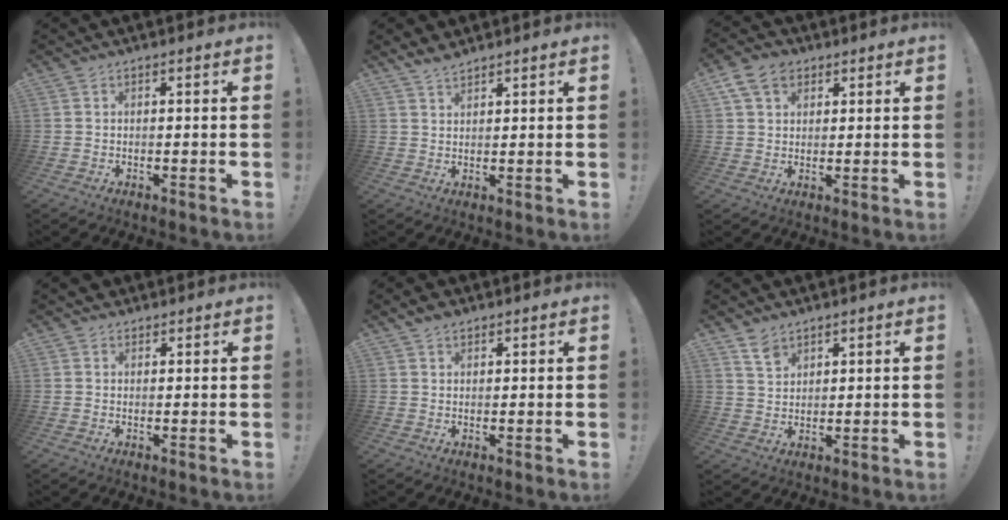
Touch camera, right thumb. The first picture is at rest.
{"total": 3.5, "force": [3.0, 1.1, 1.3], "torque": [-0.030, -0.016, 0.058]}
{"total": 8.6, "force": [4.1, 6.2, 4.2], "torque": [-0.075, -0.004, 0.083]}
{"total": 2.1, "force": [1.3, 1.6, 0.4], "torque": [-0.002, -0.003, 0.024]}
{"total": 2.7, "force": [2.1, 1.5, 1.0], "torque": [-0.013, -0.010, 0.038]}
{"total": 5.3, "force": [3.9, 2.8, 2.0], "torque": [-0.030, -0.023, 0.074]}